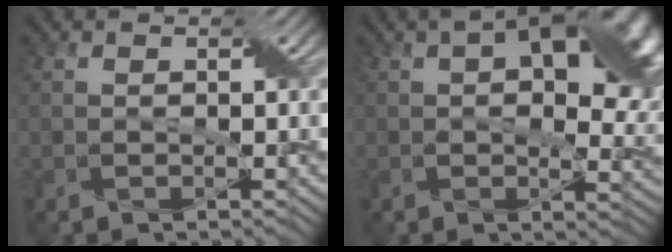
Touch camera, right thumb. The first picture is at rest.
{"total": 15.4, "force": [4.8, 8.7, 11.8], "torque": [-0.137, 0.008, 0.074]}